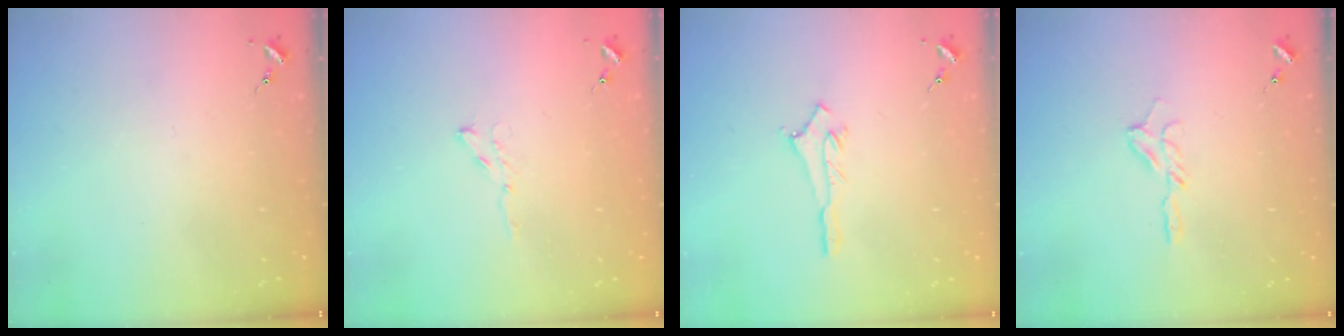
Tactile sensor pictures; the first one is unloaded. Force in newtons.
{"total": 3.5, "press": 3.5, "slide": 0.4}
{"total": 2.9, "press": 2.8, "slide": 0.4}
{"total": 6.9, "press": 6.9, "slide": 0.7}